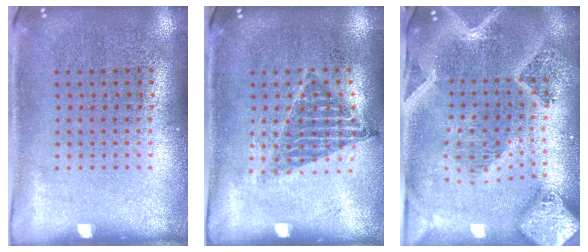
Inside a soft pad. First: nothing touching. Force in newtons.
{"total": 1.0, "press": 0.9, "slide": 0.3}
{"total": 3.5, "press": 2.8, "slide": 2.0}